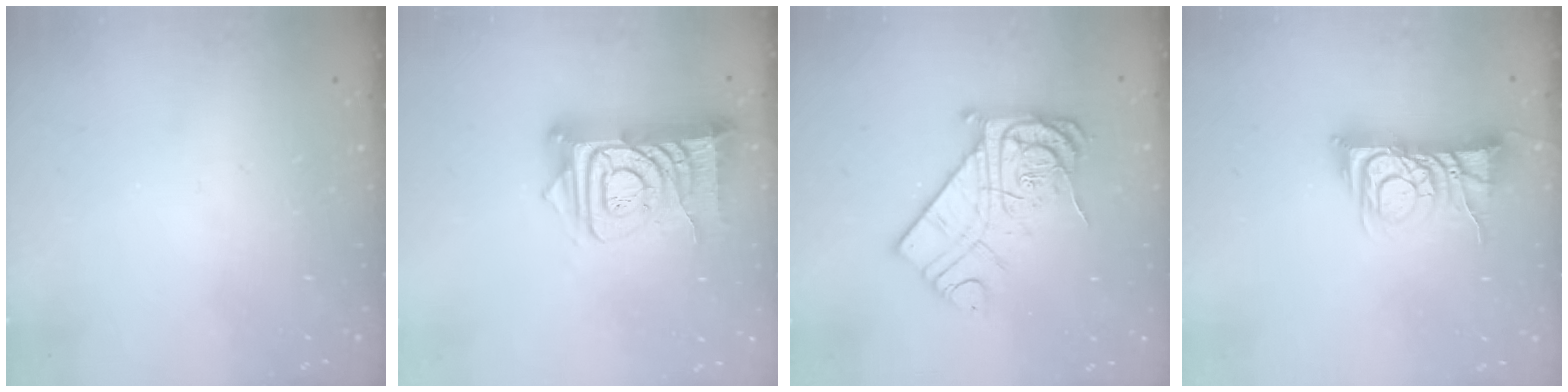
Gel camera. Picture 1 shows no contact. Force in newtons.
{"total": 14.5, "press": 14.4, "slide": 1.6}
{"total": 16.8, "press": 16.7, "slide": 1.7}
{"total": 9.7, "press": 9.7, "slide": 0.6}